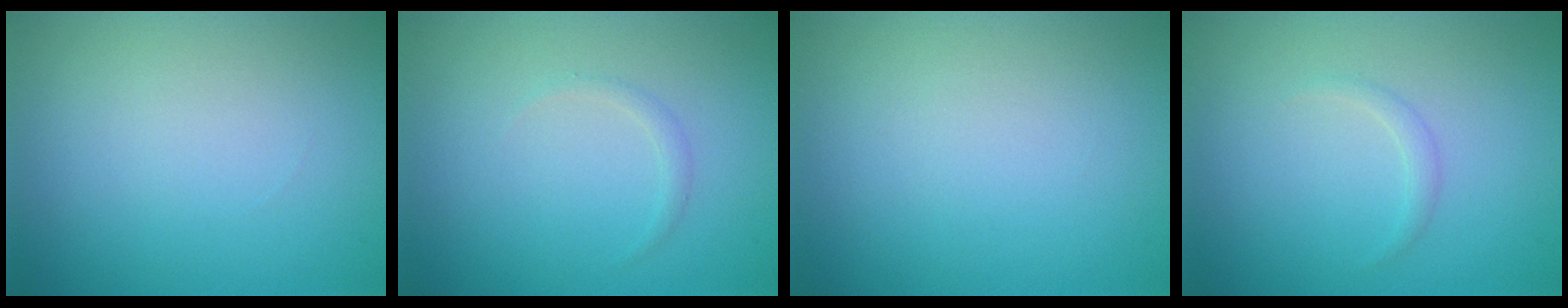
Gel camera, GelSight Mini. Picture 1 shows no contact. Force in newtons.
{"total": 0.6, "press": 0.6, "slide": 0.0}
{"total": 0.0}
{"total": 0.7, "press": 0.7, "slide": 0.0}